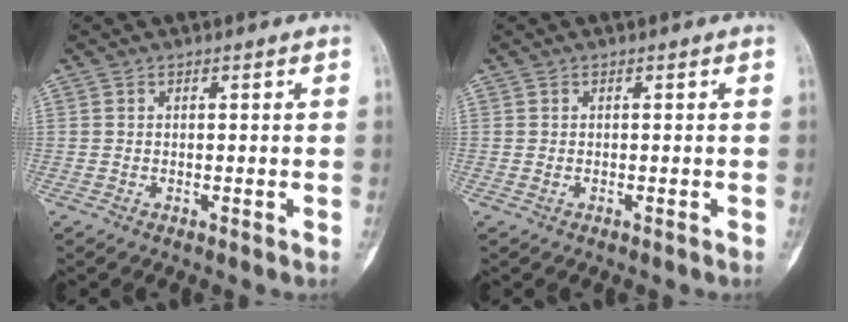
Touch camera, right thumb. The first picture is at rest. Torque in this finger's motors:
{"motor_torque": [4.79, 0.21, 0.78, -1.02, 0.02]}